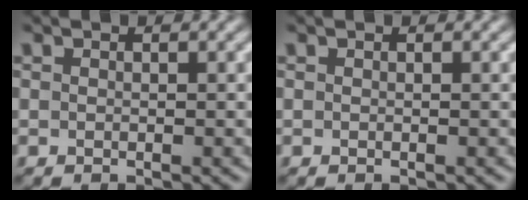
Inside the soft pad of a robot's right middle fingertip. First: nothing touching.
{"total": 0.0}